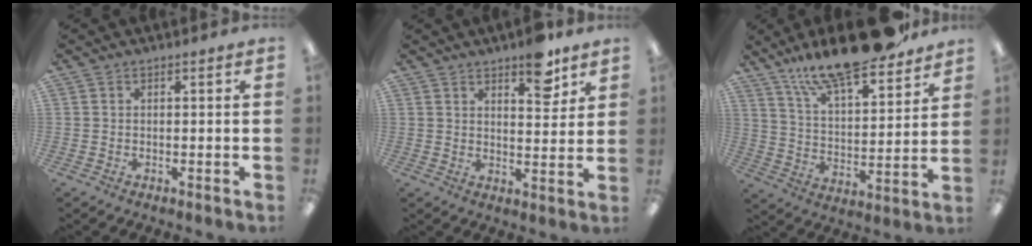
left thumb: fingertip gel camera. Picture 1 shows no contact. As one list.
[{"total": 7.6, "force": [5.6, 3.0, 4.1], "torque": [-0.031, -0.039, 0.090]}, {"total": 18.2, "force": [15.4, 4.4, 8.6], "torque": [-0.153, -0.098, 0.267]}]